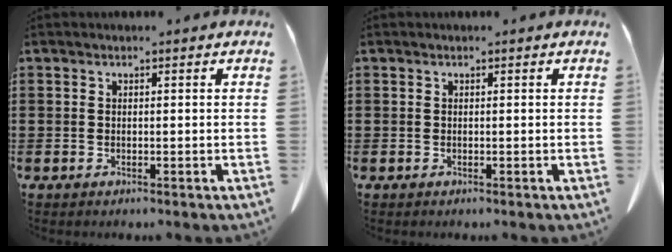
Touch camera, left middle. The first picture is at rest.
{"total": 0.0}